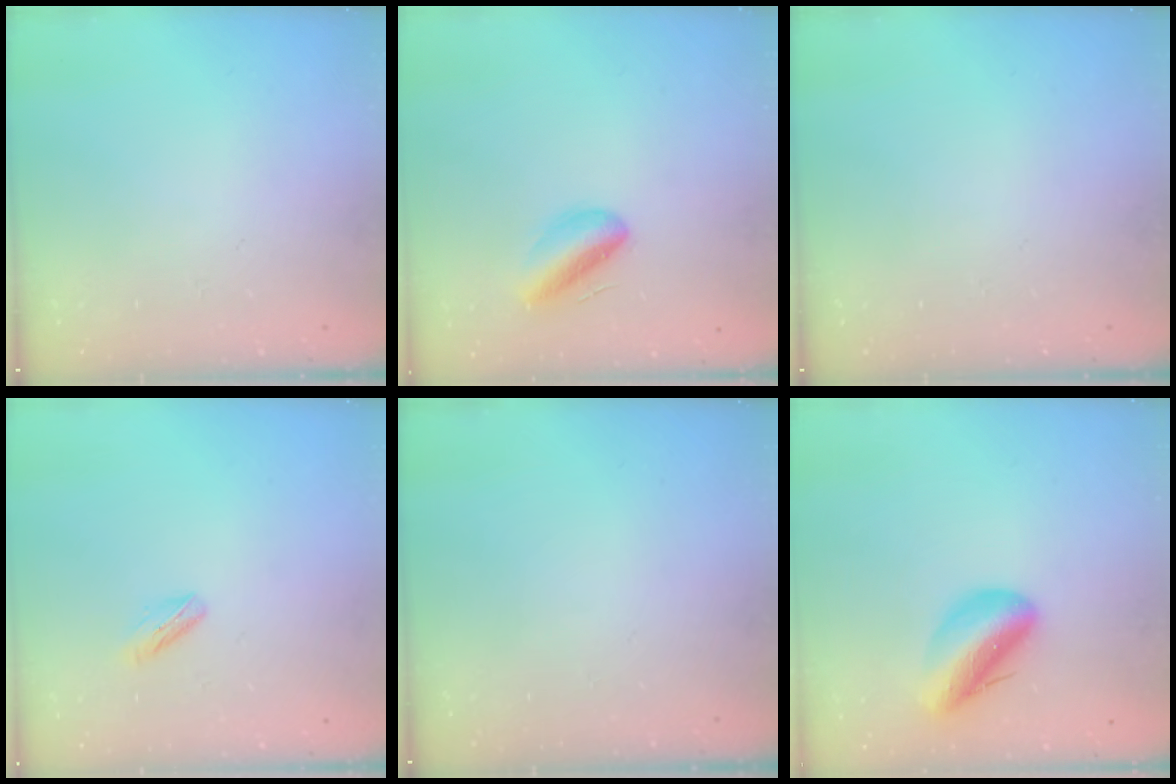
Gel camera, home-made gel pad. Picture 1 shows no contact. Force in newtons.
{"total": 8.1, "press": 7.8, "slide": 2.4}
{"total": 0.0}
{"total": 4.0, "press": 3.8, "slide": 1.1}
{"total": 0.0}
{"total": 10.7, "press": 10.5, "slide": 1.8}